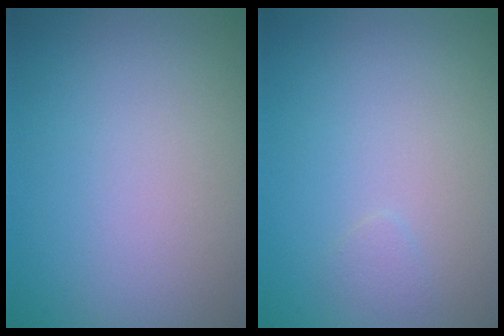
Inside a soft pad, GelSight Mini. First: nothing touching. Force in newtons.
{"total": 0.6, "press": 0.6, "slide": 0.1}